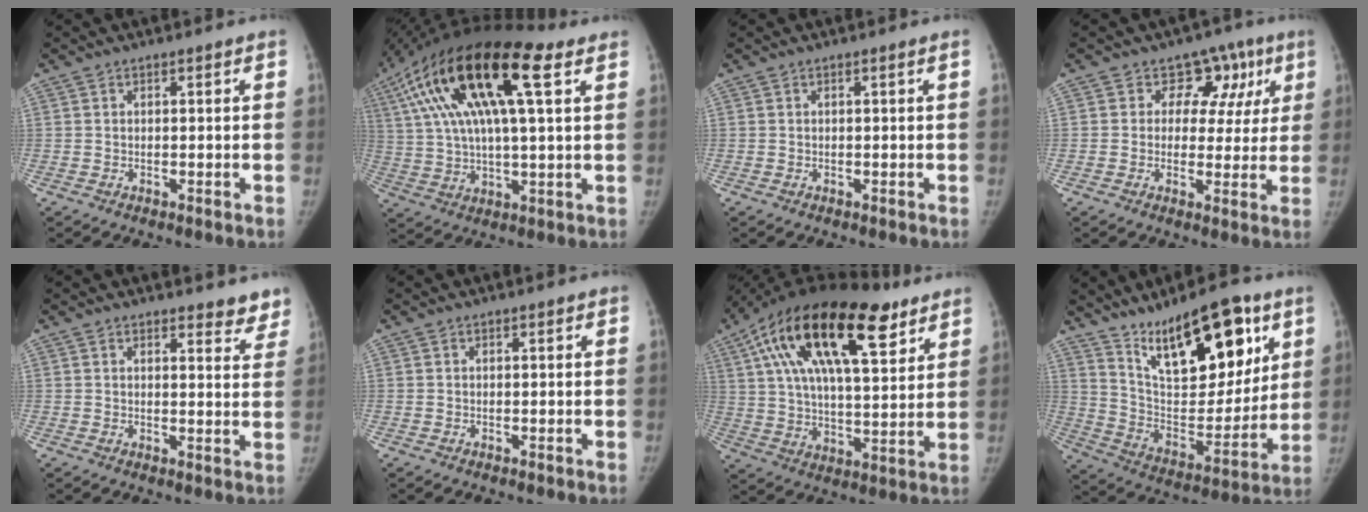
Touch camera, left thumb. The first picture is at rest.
{"total": 25.1, "force": [10.1, 8.2, 21.5], "torque": [-0.423, 0.025, 0.171]}
{"total": 0.0}
{"total": 8.4, "force": [2.8, 7.1, 3.5], "torque": [0.011, 0.003, 0.030]}
{"total": 5.5, "force": [5.0, 2.1, 0.9], "torque": [0.028, -0.031, 0.042]}
{"total": 0.0}
{"total": 27.4, "force": [13.8, 11.1, 20.9], "torque": [-0.353, 0.004, 0.229]}
{"total": 23.3, "force": [13.1, 9.6, 16.7], "torque": [-0.213, -0.057, 0.230]}